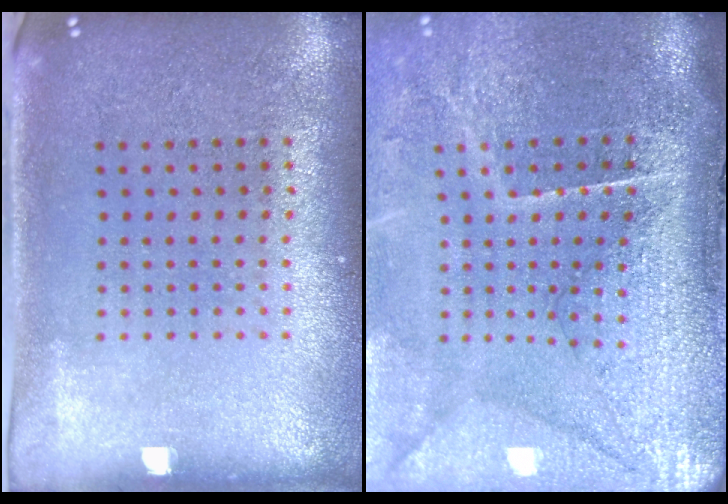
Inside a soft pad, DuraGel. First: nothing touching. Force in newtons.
{"total": 4.8, "press": 3.9, "slide": 2.7}